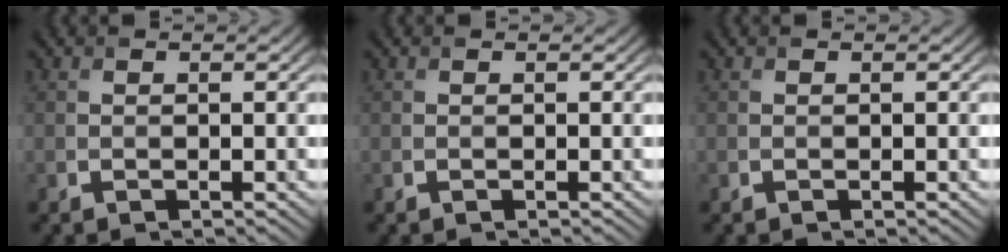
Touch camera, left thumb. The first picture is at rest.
{"total": 0.0}
{"total": 0.0}